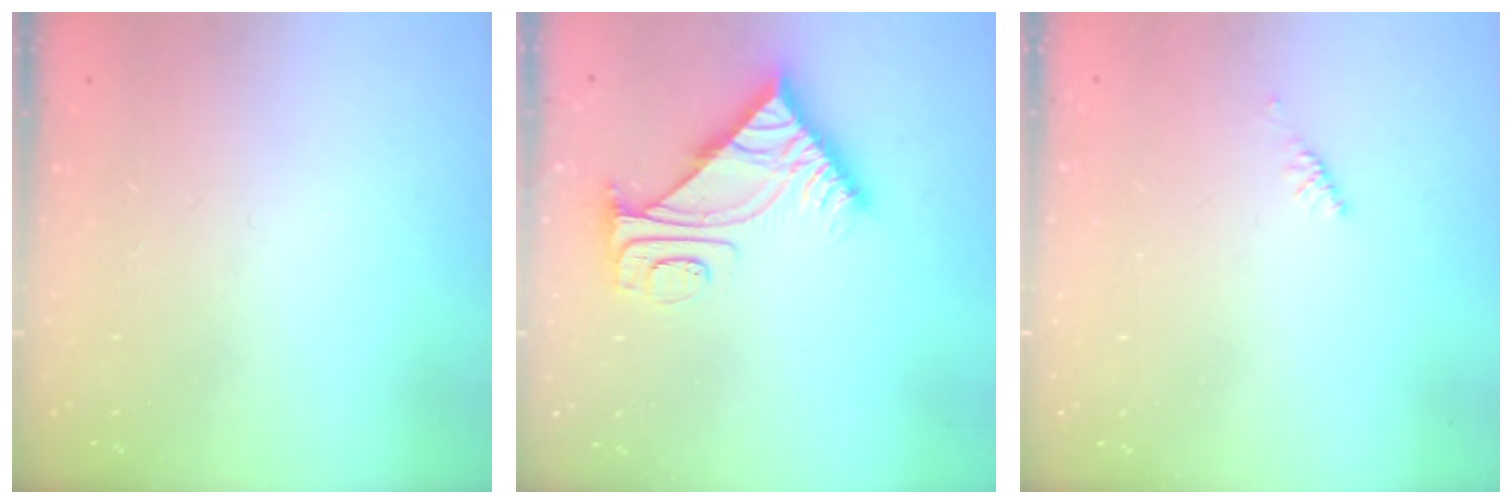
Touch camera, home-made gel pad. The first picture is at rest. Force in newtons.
{"total": 8.7, "press": 8.7, "slide": 0.8}
{"total": 2.4, "press": 2.3, "slide": 0.7}